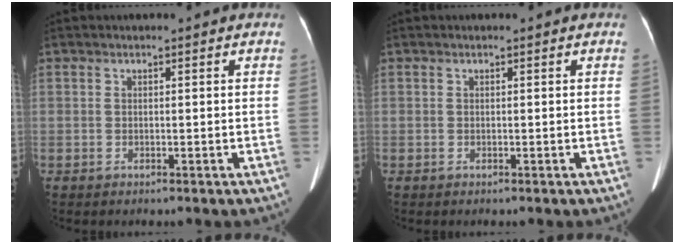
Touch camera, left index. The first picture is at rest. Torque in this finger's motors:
{"motor_torque": [0.12, 0.05, 0.01, 0.01]}